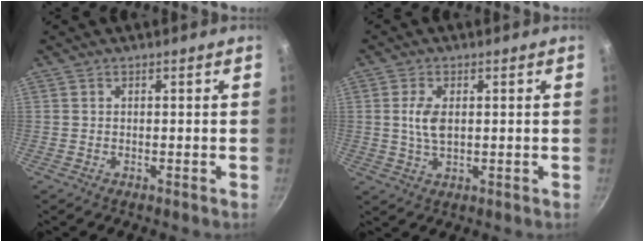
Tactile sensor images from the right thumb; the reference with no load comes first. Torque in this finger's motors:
{"motor_torque": [-0.20, 0.28, -0.10, 0.00, 0.13]}